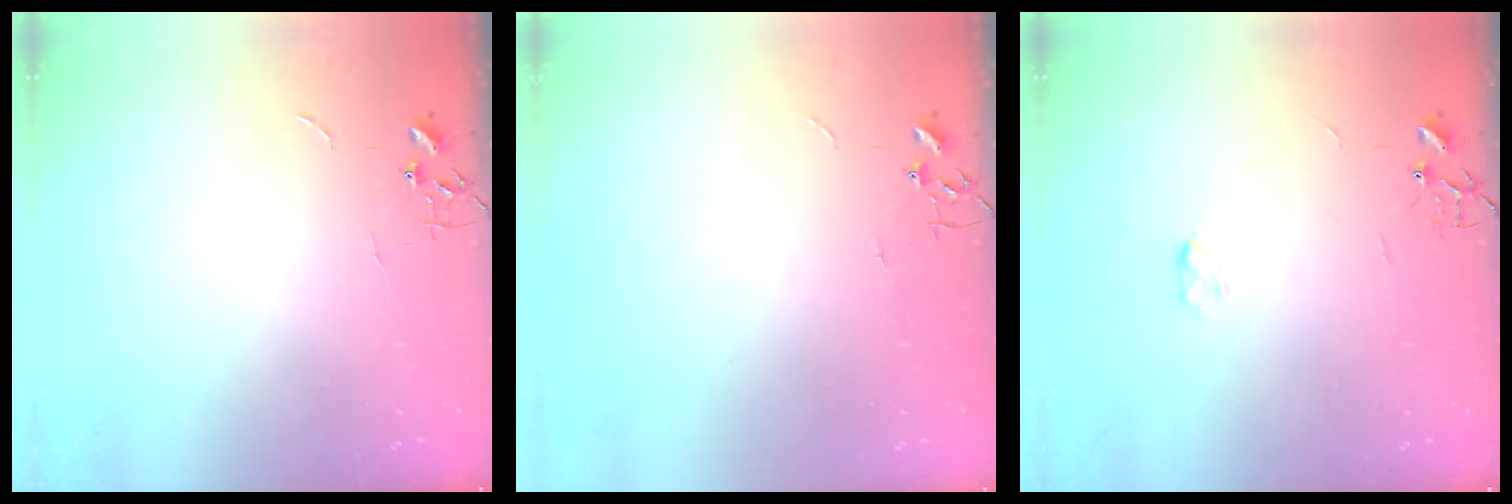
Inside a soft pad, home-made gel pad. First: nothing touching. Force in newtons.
{"total": 0.0}
{"total": 3.7, "press": 3.7, "slide": 0.5}